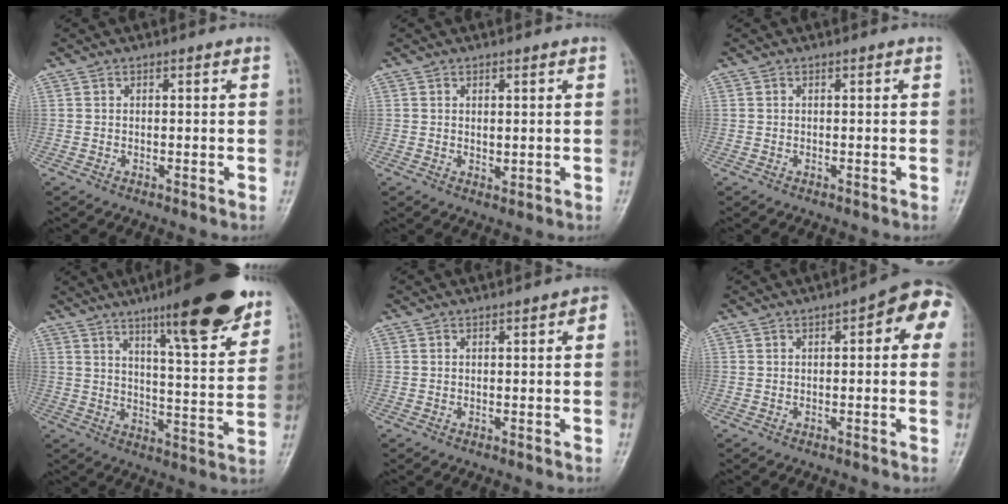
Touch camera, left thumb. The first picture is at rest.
{"total": 1.3, "force": [0.5, 0.7, 1.0], "torque": [-0.016, -0.008, 0.012]}
{"total": 0.0}
{"total": 17.0, "force": [11.0, 3.4, 12.6], "torque": [-0.152, -0.059, 0.165]}
{"total": 1.8, "force": [0.3, 0.7, 1.6], "torque": [-0.017, 0.004, -0.001]}
{"total": 8.5, "force": [2.1, 3.3, 7.5], "torque": [-0.071, 0.023, 0.013]}